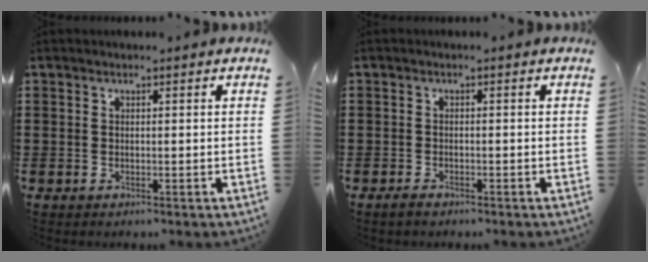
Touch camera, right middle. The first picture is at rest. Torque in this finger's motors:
{"motor_torque": [-0.42, 0.42, -0.05, 0.01]}